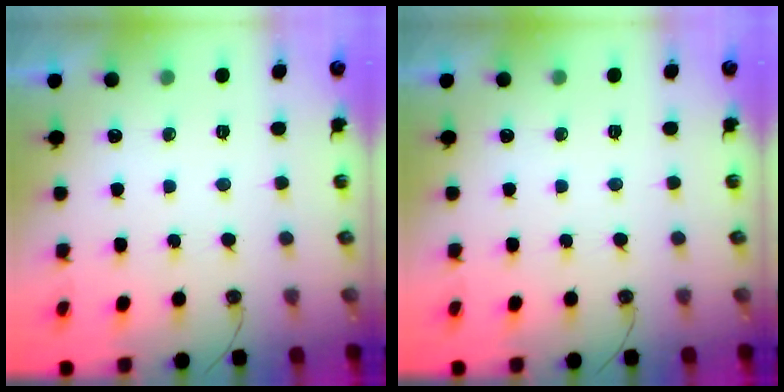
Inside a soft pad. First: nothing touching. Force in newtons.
{"total": 0.0}